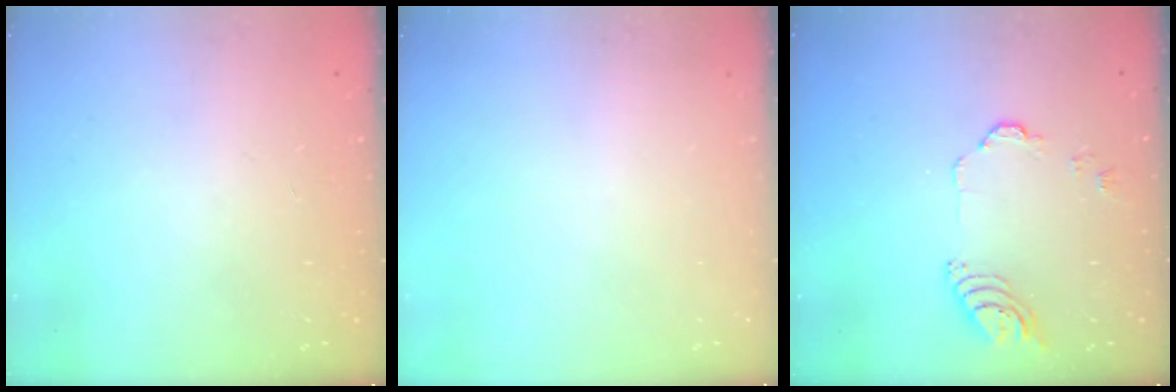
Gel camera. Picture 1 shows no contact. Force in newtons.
{"total": 0.0}
{"total": 7.3, "press": 7.3, "slide": 0.6}